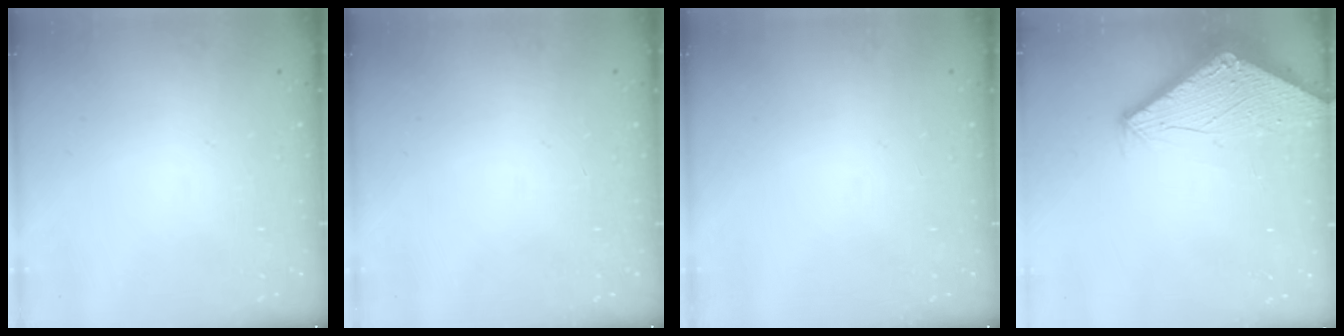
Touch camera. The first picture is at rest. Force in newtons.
{"total": 0.0}
{"total": 0.0}
{"total": 2.9, "press": 2.9, "slide": 0.2}